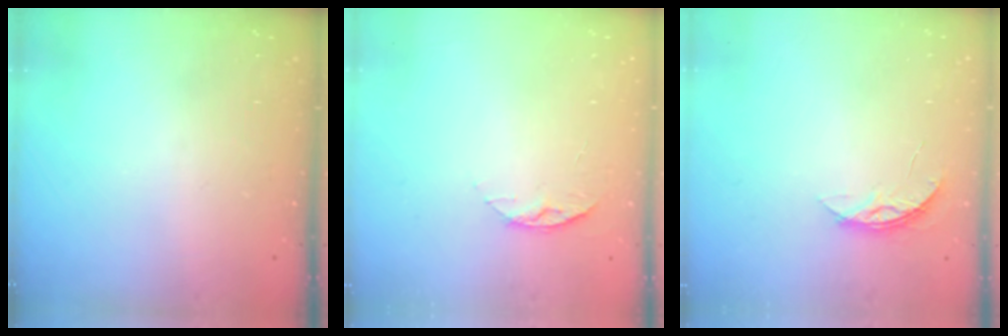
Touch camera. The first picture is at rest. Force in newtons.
{"total": 6.2, "press": 6.1, "slide": 0.7}
{"total": 4.5, "press": 4.5, "slide": 0.4}